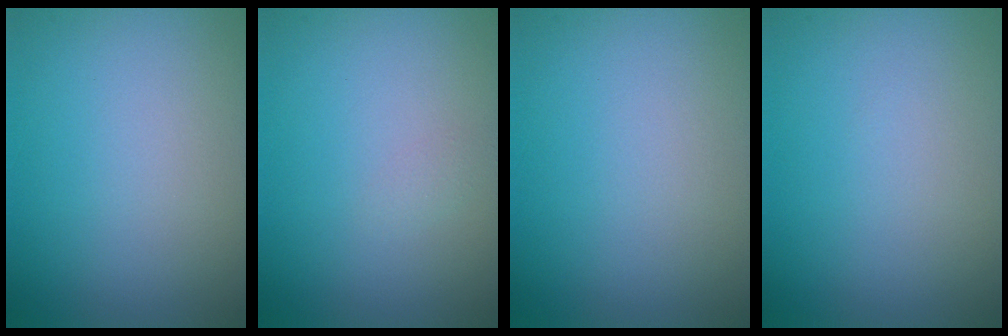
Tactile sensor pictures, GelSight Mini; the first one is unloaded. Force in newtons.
{"total": 0.5, "press": 0.5, "slide": 0.0}
{"total": 0.0}
{"total": 0.0}